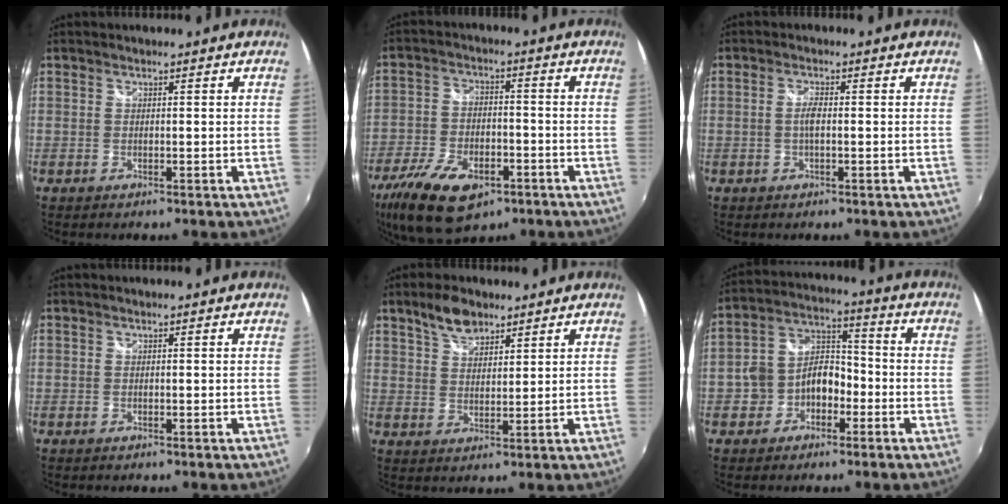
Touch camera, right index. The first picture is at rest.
{"total": 16.3, "force": [-9.5, 8.3, 10.3], "torque": [-0.233, -0.031, -0.164]}
{"total": 2.2, "force": [-0.3, 0.4, 2.1], "torque": [-0.042, 0.001, -0.007]}
{"total": 0.0}
{"total": 6.2, "force": [4.5, 3.0, 3.1], "torque": [-0.051, 0.011, 0.082]}
{"total": 8.4, "force": [-3.4, 6.5, 4.2], "torque": [-0.083, 0.032, -0.052]}